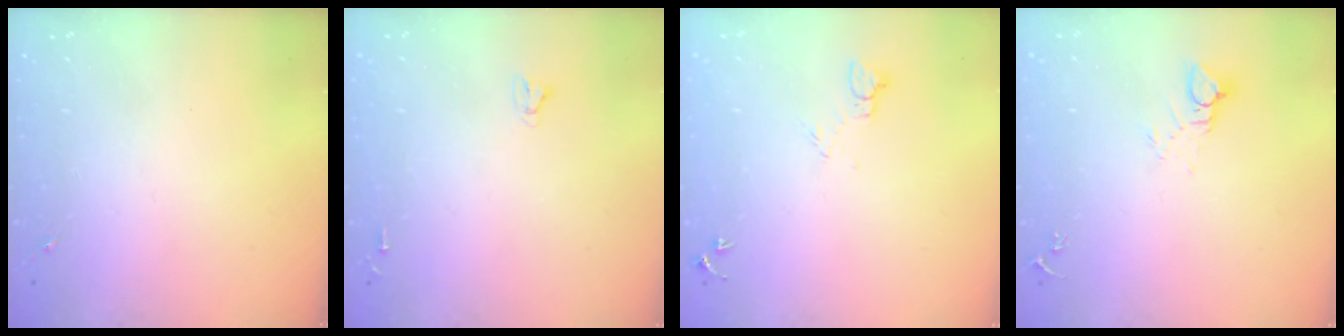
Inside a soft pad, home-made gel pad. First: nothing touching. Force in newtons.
{"total": 2.0, "press": 2.0, "slide": 0.2}
{"total": 5.6, "press": 5.6, "slide": 0.6}
{"total": 4.3, "press": 4.3, "slide": 0.3}